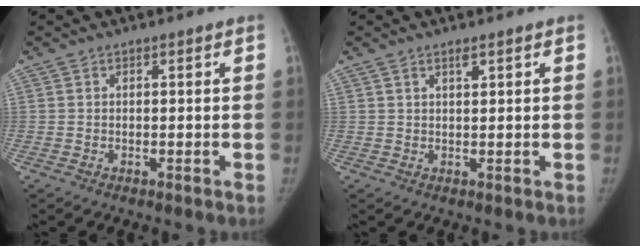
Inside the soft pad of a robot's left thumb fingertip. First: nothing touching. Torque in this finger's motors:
{"motor_torque": [-0.09, 0.19, -0.12, 0.53, 0.00]}